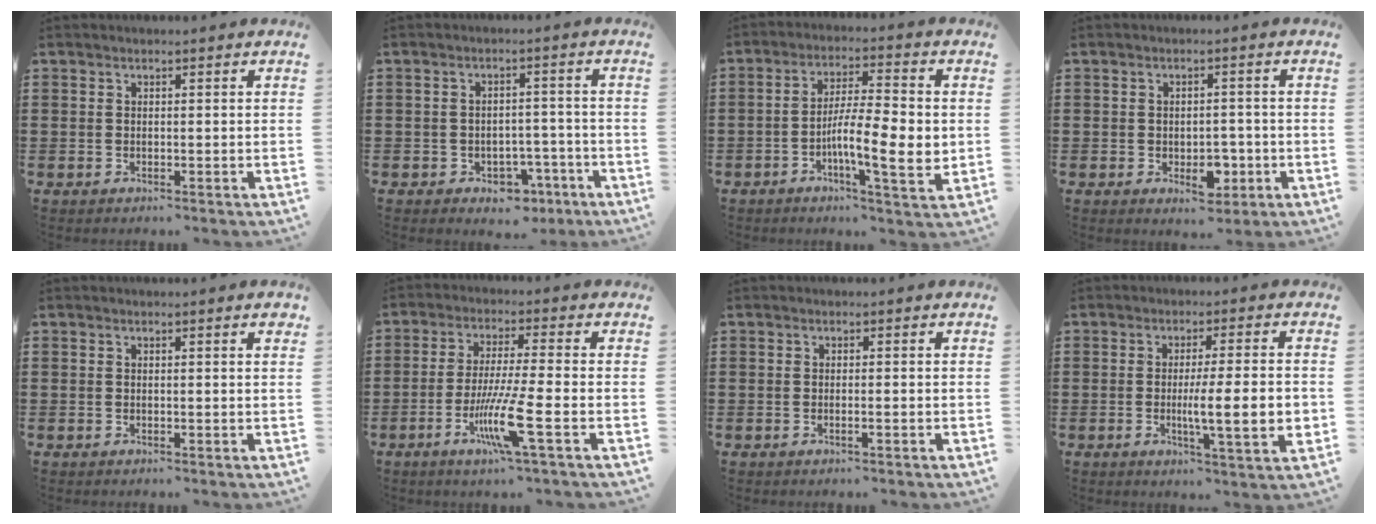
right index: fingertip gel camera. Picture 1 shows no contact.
{"total": 3.5, "force": [-2.5, 2.2, 1.3], "torque": [-0.026, 0.007, -0.049]}
{"total": 10.3, "force": [-1.7, 2.6, 9.8], "torque": [-0.157, -0.001, -0.032]}
{"total": 4.8, "force": [-1.7, 3.0, 3.3], "torque": [-0.047, 0.005, -0.030]}
{"total": 0.6, "force": [0.3, 0.0, 0.6], "torque": [-0.010, 0.002, 0.005]}
{"total": 9.1, "force": [-3.7, 0.2, 8.4], "torque": [-0.164, -0.017, -0.070]}
{"total": 0.6, "force": [-0.3, 0.0, 0.5], "torque": [-0.010, -0.002, -0.006]}
{"total": 8.8, "force": [-1.0, 1.1, 8.6], "torque": [-0.135, -0.014, -0.021]}